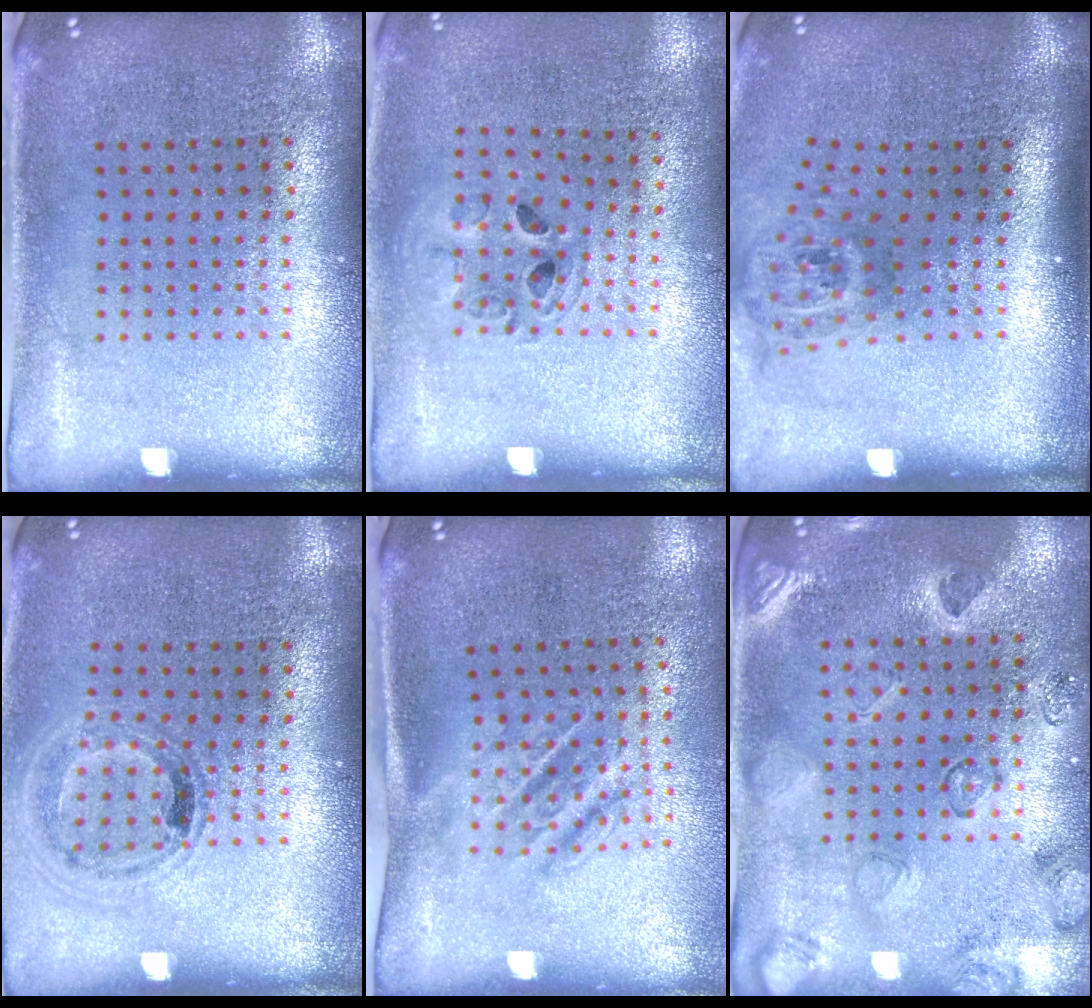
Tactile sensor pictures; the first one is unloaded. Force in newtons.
{"total": 1.0, "press": 1.0, "slide": 0.1}
{"total": 1.9, "press": 1.4, "slide": 1.4}
{"total": 0.9, "press": 0.9, "slide": 0.1}
{"total": 1.8, "press": 1.2, "slide": 1.3}
{"total": 2.3, "press": 2.0, "slide": 1.1}